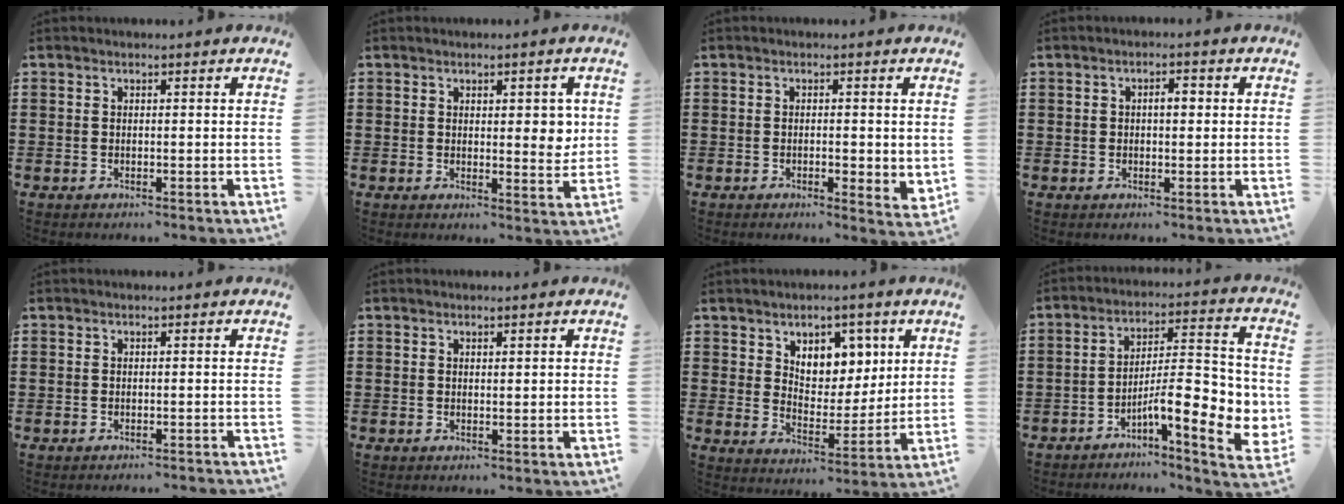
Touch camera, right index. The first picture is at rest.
{"total": 3.7, "force": [1.2, 1.4, 3.2], "torque": [-0.037, -0.007, 0.015]}
{"total": 2.0, "force": [-0.2, 0.6, 2.0], "torque": [-0.034, -0.001, -0.003]}
{"total": 2.6, "force": [0.2, 1.1, 2.3], "torque": [-0.046, 0.007, 0.000]}
{"total": 0.7, "force": [-0.7, 0.1, -0.1], "torque": [-0.001, 0.000, -0.015]}
{"total": 0.6, "force": [0.3, 0.3, 0.5], "torque": [-0.009, 0.004, 0.006]}
{"total": 6.4, "force": [4.1, 4.6, 1.6], "torque": [-0.053, -0.007, 0.074]}
{"total": 11.4, "force": [-3.8, 3.1, 10.2], "torque": [-0.153, -0.021, -0.071]}